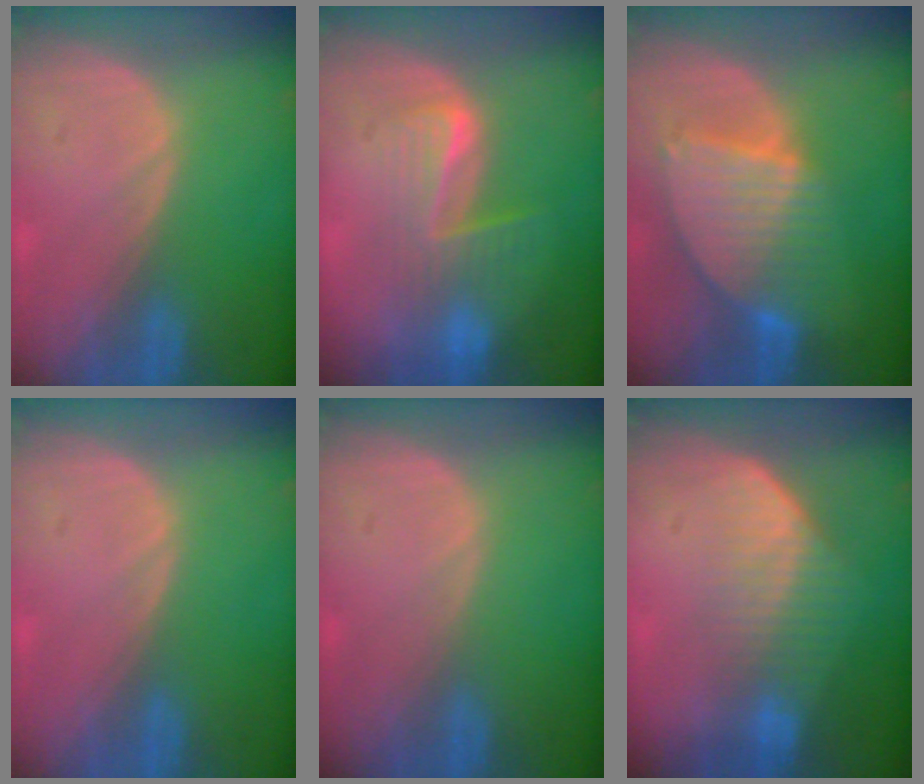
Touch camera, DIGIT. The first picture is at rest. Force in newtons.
{"total": 6.3, "press": 6.2, "slide": 1.3}
{"total": 8.6, "press": 7.5, "slide": 4.2}
{"total": 0.0}
{"total": 0.0}
{"total": 7.4, "press": 6.4, "slide": 3.8}